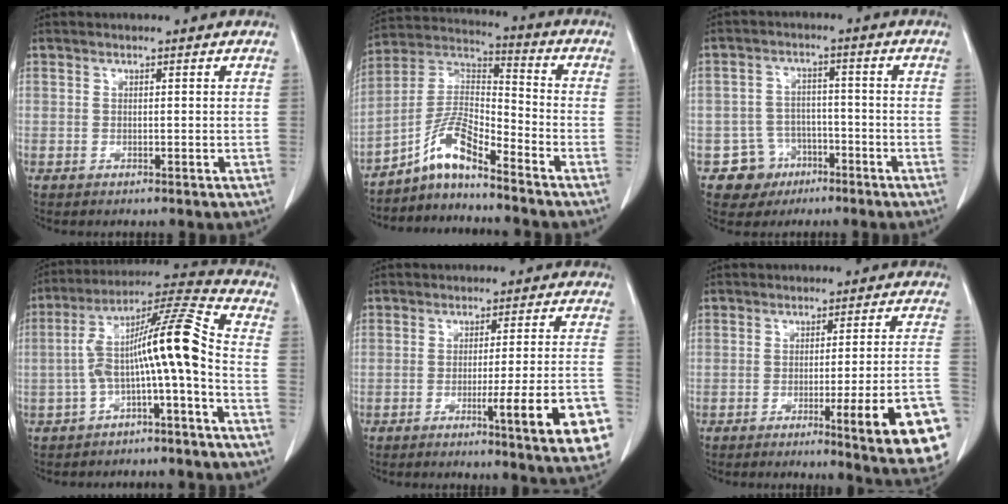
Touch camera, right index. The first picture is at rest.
{"total": 8.5, "force": [-6.6, 0.8, 5.3], "torque": [-0.116, 0.015, -0.125]}
{"total": 5.8, "force": [-2.9, 5.0, 0.1], "torque": [0.007, 0.012, -0.041]}
{"total": 12.4, "force": [-2.9, 0.2, 12.0], "torque": [-0.204, 0.043, -0.052]}
{"total": 13.5, "force": [-5.4, -0.1, 12.3], "torque": [-0.119, -0.008, -0.065]}
{"total": 14.9, "force": [-6.3, 0.4, 13.5], "torque": [-0.092, 0.002, -0.073]}